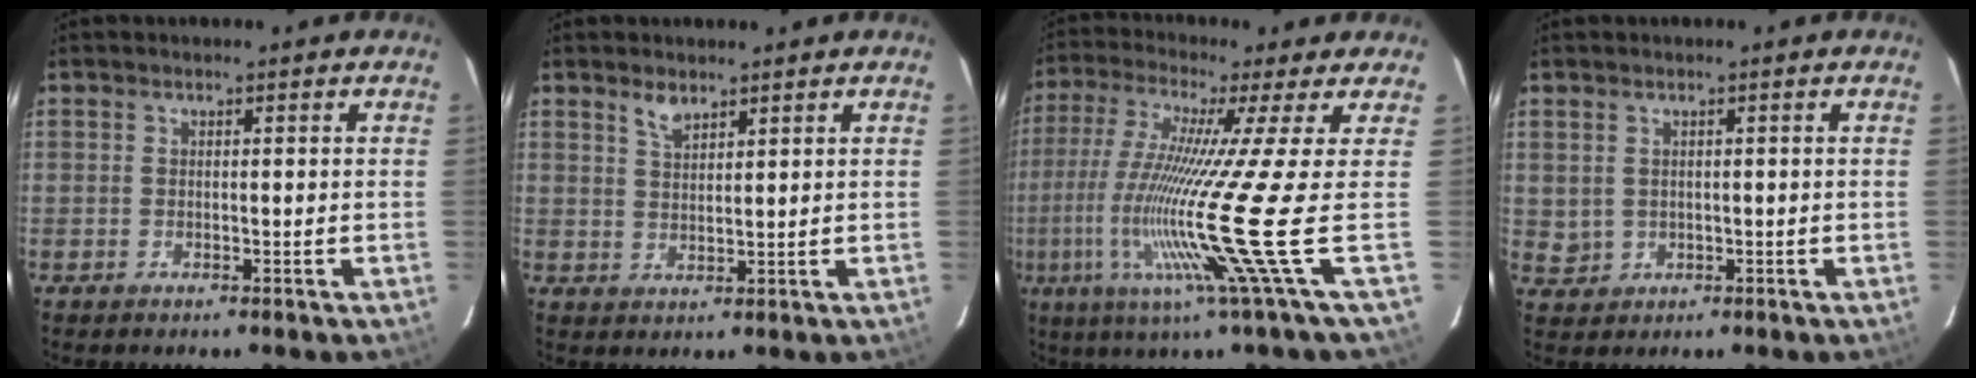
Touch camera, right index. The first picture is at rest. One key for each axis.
{"total": 3.0, "fx": 2.3, "fy": 1.0, "fz": 1.6, "tx": -0.029, "ty": 0.002, "tz": 0.042}
{"total": 17.0, "fx": -3.8, "fy": -4.3, "fz": 16.0, "tx": -0.295, "ty": -0.043, "tz": -0.074}
{"total": 2.3, "fx": 0.9, "fy": 2.0, "fz": 0.7, "tx": -0.014, "ty": 0.005, "tz": 0.029}